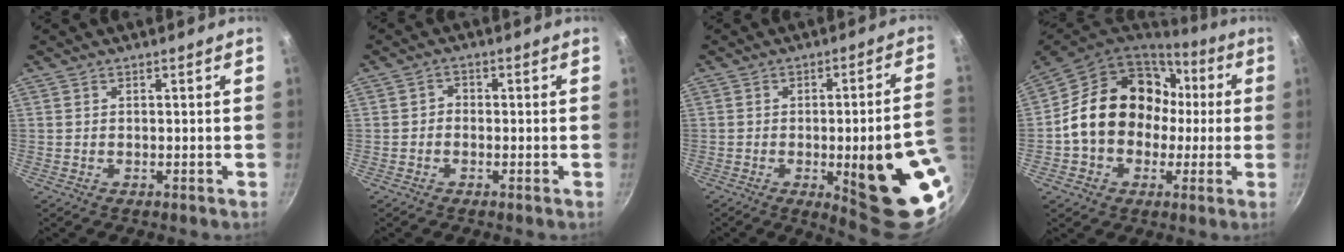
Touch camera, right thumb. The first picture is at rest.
{"total": 1.5, "force": [-0.7, 1.2, 0.6], "torque": [-0.007, 0.010, -0.015]}
{"total": 21.3, "force": [-5.3, 5.2, 20.0], "torque": [-0.218, 0.011, -0.056]}
{"total": 19.9, "force": [0.9, 16.0, 11.8], "torque": [-0.170, 0.054, 0.017]}